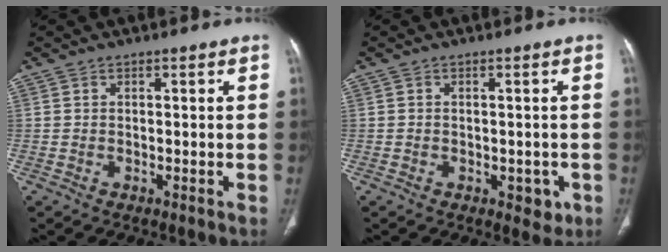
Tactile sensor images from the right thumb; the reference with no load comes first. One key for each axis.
{"total": 3.3, "fx": -1.1, "fy": 2.2, "fz": 2.2, "tx": -0.009, "ty": 0.002, "tz": -0.010}